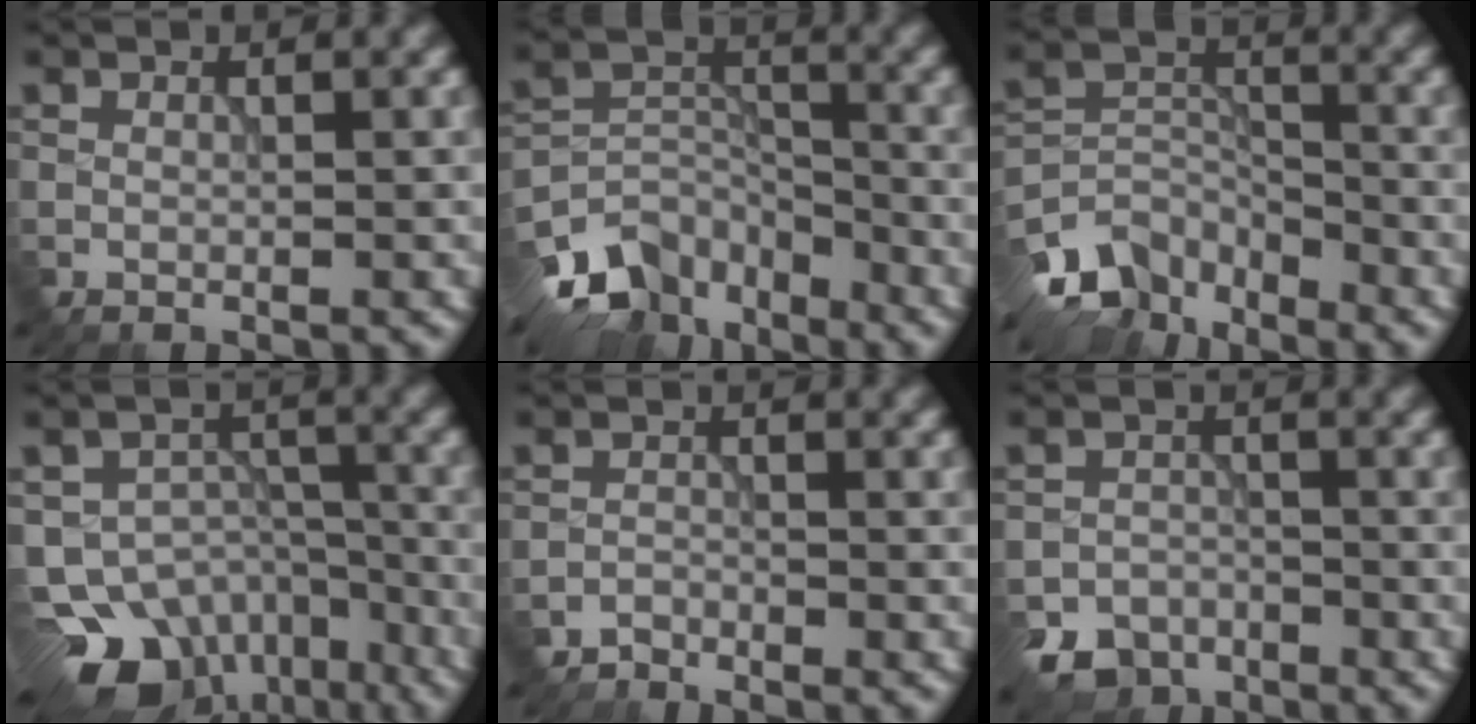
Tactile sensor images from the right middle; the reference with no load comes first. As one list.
[{"total": 8.9, "force": [-6.6, 4.9, 3.4], "torque": [-0.058, -0.005, -0.124]}, {"total": 7.6, "force": [-5.9, 3.9, 2.8], "torque": [-0.050, -0.009, -0.118]}, {"total": 11.6, "force": [-7.8, 7.2, 4.5], "torque": [-0.065, -0.012, -0.110]}, {"total": 1.4, "force": [-1.3, 0.2, -0.4], "torque": [0.015, 0.003, -0.028]}, {"total": 5.9, "force": [-4.5, 3.7, 1.1], "torque": [0.001, -0.013, -0.068]}]